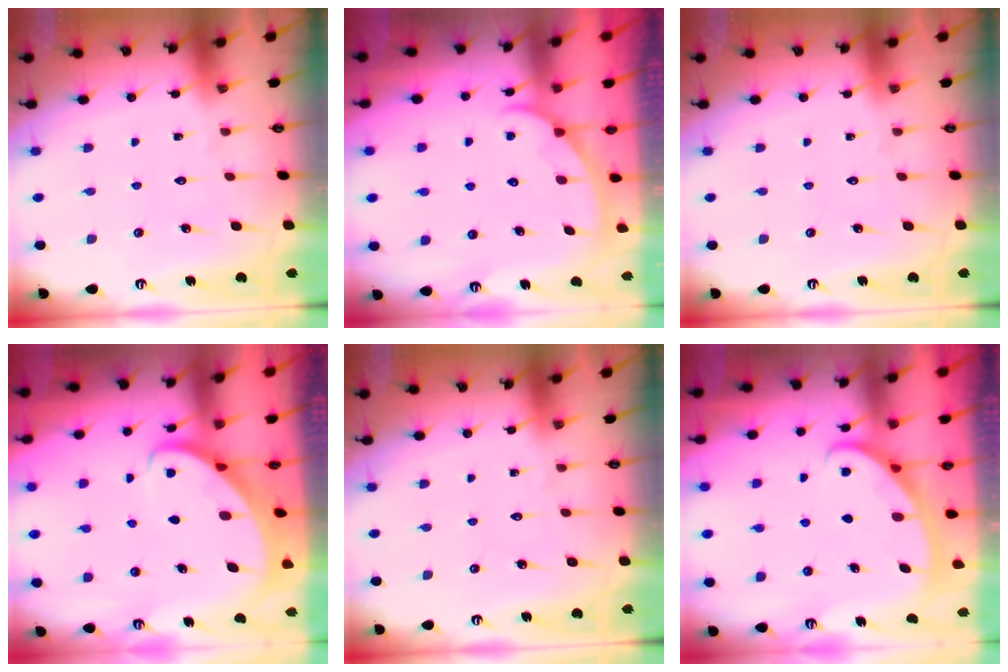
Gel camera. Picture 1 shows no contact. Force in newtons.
{"total": 1.4, "press": 1.4, "slide": 0.2}
{"total": 0.0}
{"total": 2.6, "press": 2.5, "slide": 0.3}
{"total": 0.0}
{"total": 2.9, "press": 2.8, "slide": 0.4}